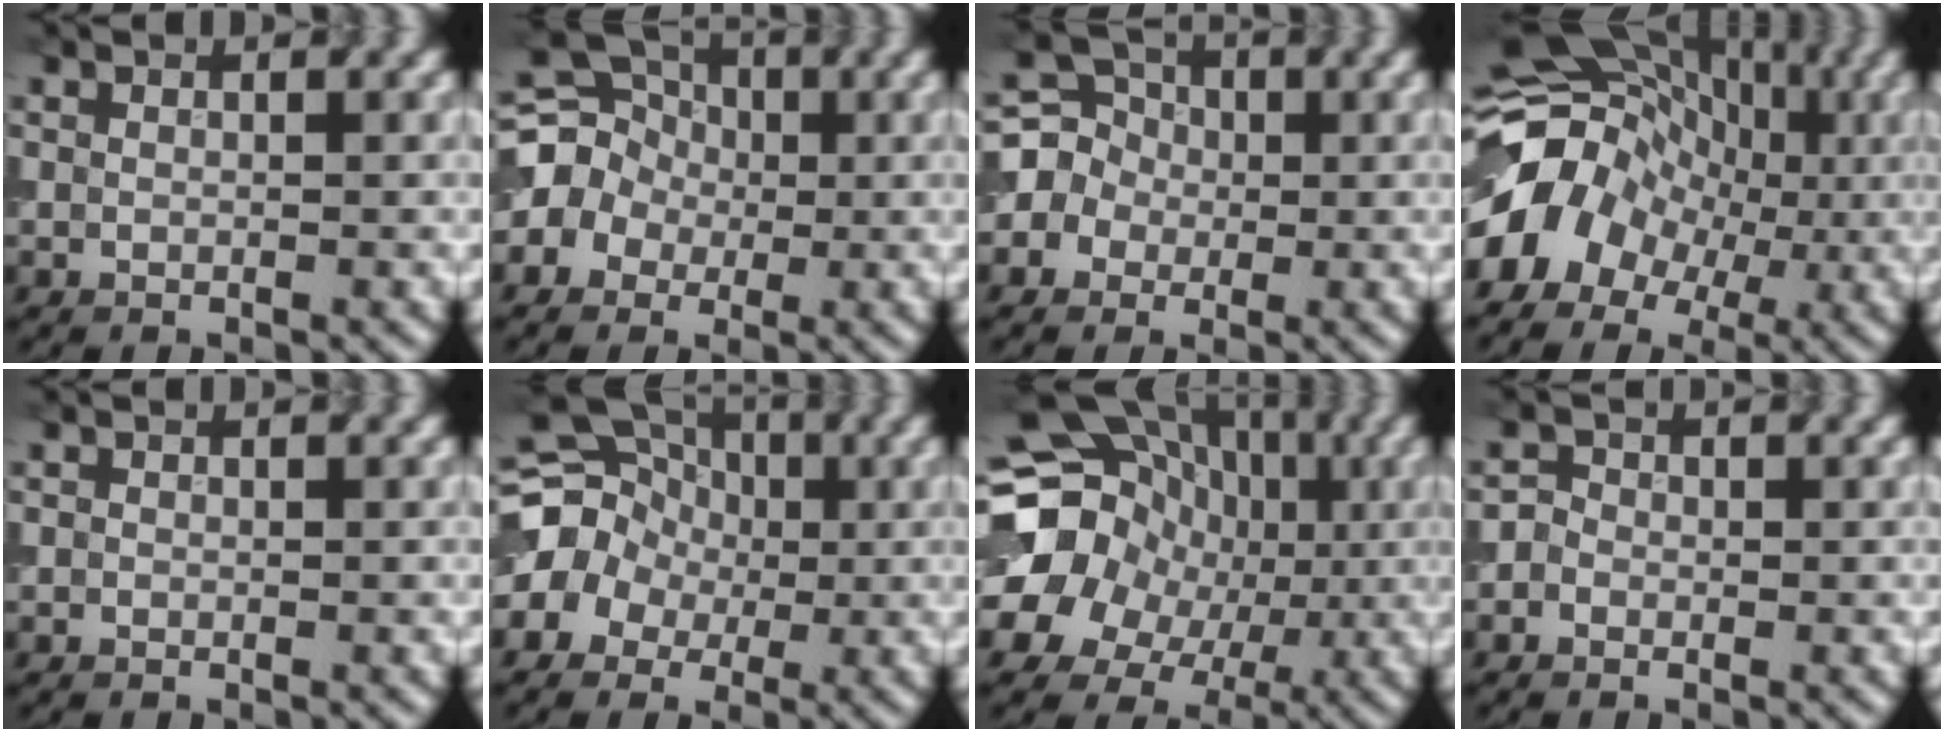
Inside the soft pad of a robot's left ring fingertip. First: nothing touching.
{"total": 6.6, "force": [0.0, 6.0, 2.8], "torque": [-0.045, 0.029, -0.036]}
{"total": 4.0, "force": [-0.3, 3.9, 1.0], "torque": [0.001, 0.022, -0.026]}
{"total": 10.6, "force": [-2.0, 8.4, 6.1], "torque": [-0.097, 0.003, -0.044]}
{"total": 0.0}
{"total": 10.4, "force": [-0.2, 9.3, 4.8], "torque": [-0.093, 0.028, -0.054]}
{"total": 18.1, "force": [2.5, 15.9, 8.3], "torque": [-0.171, 0.024, 0.016]}
{"total": 1.4, "force": [-0.2, 1.3, 0.5], "torque": [0.003, 0.002, -0.020]}